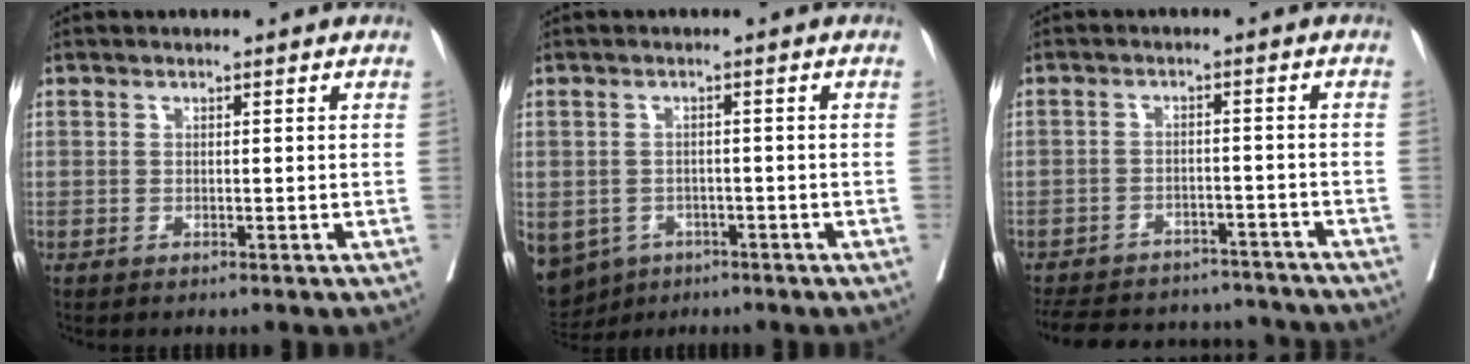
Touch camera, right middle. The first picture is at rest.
{"total": 12.3, "force": [-6.5, 9.6, 4.0], "torque": [-0.123, -0.006, -0.083]}
{"total": 18.5, "force": [-16.5, 6.2, 5.3], "torque": [-0.140, 0.001, -0.218]}